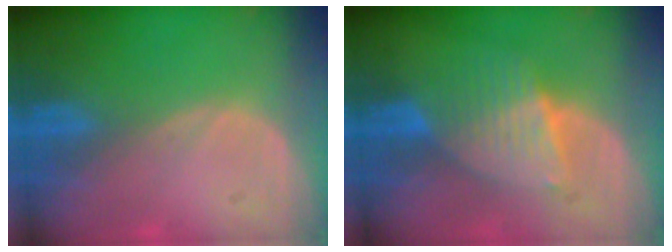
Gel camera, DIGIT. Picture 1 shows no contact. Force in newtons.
{"total": 6.4, "press": 6.2, "slide": 1.8}